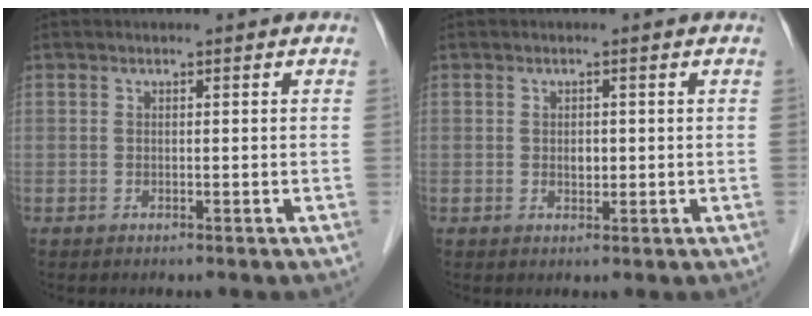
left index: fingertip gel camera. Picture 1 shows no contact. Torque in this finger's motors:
{"motor_torque": [0.35, -0.02, 0.00, 0.00]}